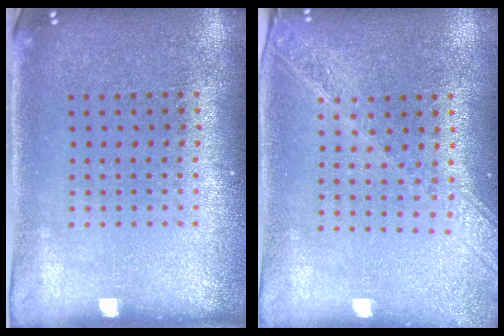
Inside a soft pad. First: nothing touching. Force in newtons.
{"total": 1.8, "press": 1.6, "slide": 0.8}